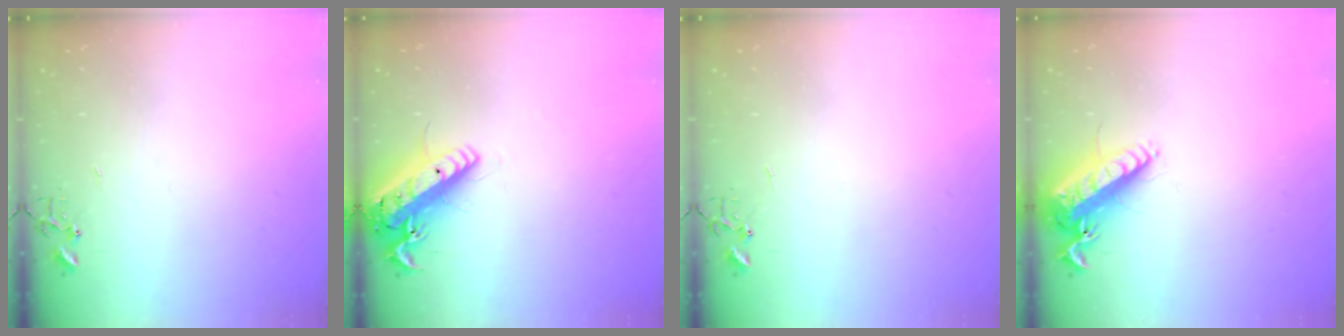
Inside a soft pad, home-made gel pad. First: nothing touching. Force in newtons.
{"total": 17.6, "press": 17.2, "slide": 3.6}
{"total": 0.0}
{"total": 14.6, "press": 14.4, "slide": 2.8}